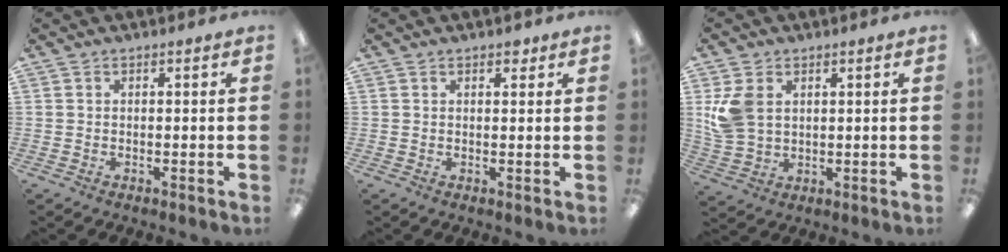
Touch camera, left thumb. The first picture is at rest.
{"total": 1.9, "force": [1.4, 1.0, 0.8], "torque": [-0.001, -0.004, 0.021]}
{"total": 8.4, "force": [2.7, 6.2, 5.0], "torque": [-0.107, 0.005, 0.054]}